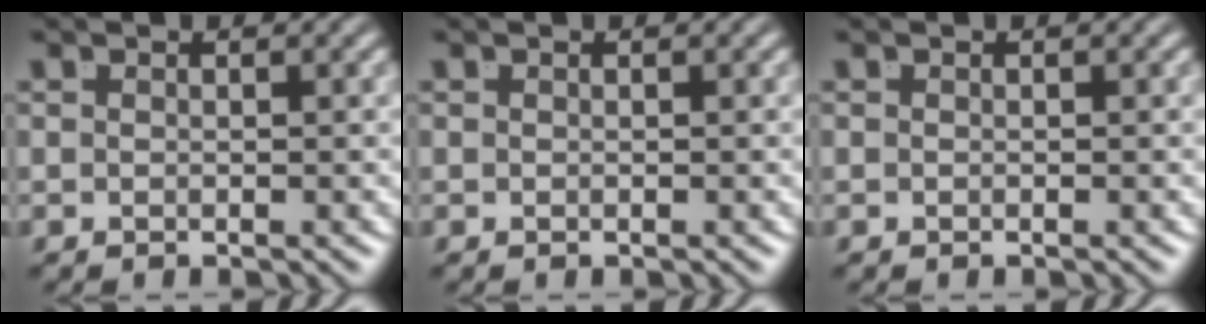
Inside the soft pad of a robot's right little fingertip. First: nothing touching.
{"total": 0.0}
{"total": 0.0}